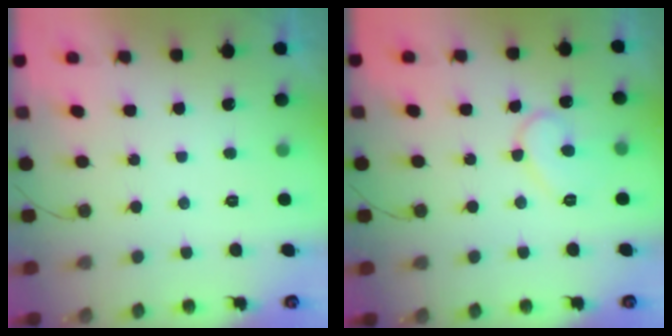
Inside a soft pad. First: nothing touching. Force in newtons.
{"total": 9.5, "press": 9.4, "slide": 0.7}